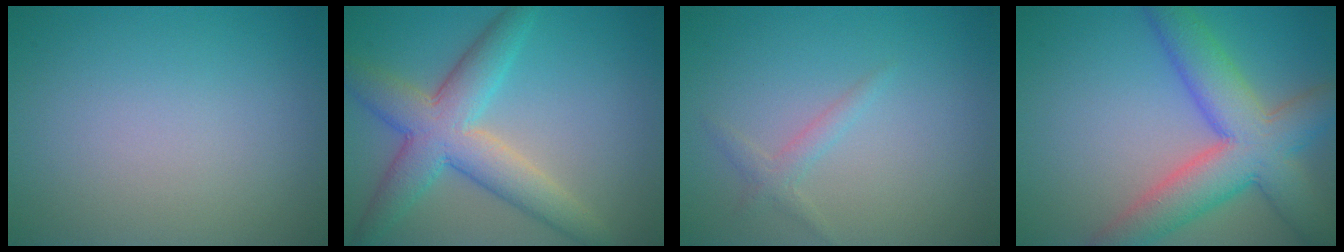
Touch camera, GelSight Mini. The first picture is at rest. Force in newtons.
{"total": 6.8, "press": 6.8, "slide": 0.3}
{"total": 1.4, "press": 1.4, "slide": 0.1}
{"total": 8.5, "press": 8.4, "slide": 0.4}